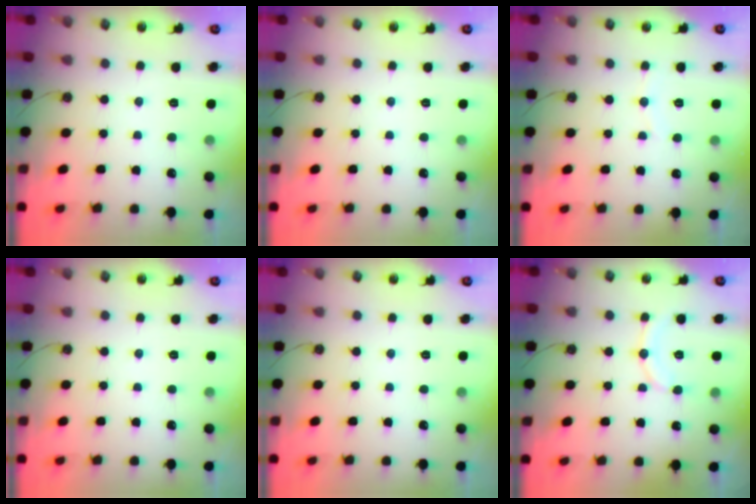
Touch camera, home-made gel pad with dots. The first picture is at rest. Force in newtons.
{"total": 0.0}
{"total": 4.3, "press": 4.2, "slide": 0.4}
{"total": 0.0}
{"total": 0.0}
{"total": 9.7, "press": 9.3, "slide": 2.9}